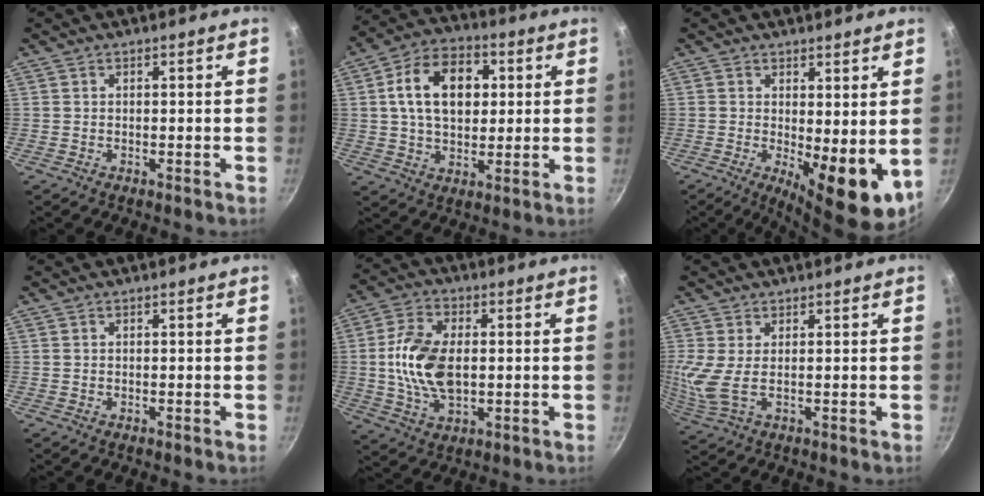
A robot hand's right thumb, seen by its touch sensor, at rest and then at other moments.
{"total": 14.6, "force": [2.8, 9.9, 10.4], "torque": [-0.142, 0.014, 0.037]}
{"total": 10.2, "force": [-0.2, 3.6, 9.5], "torque": [-0.113, -0.016, 0.009]}
{"total": 0.0}
{"total": 12.7, "force": [0.2, 7.5, 10.2], "torque": [-0.184, 0.008, 0.002]}
{"total": 5.7, "force": [0.9, 2.1, 5.2], "torque": [-0.122, -0.005, 0.026]}